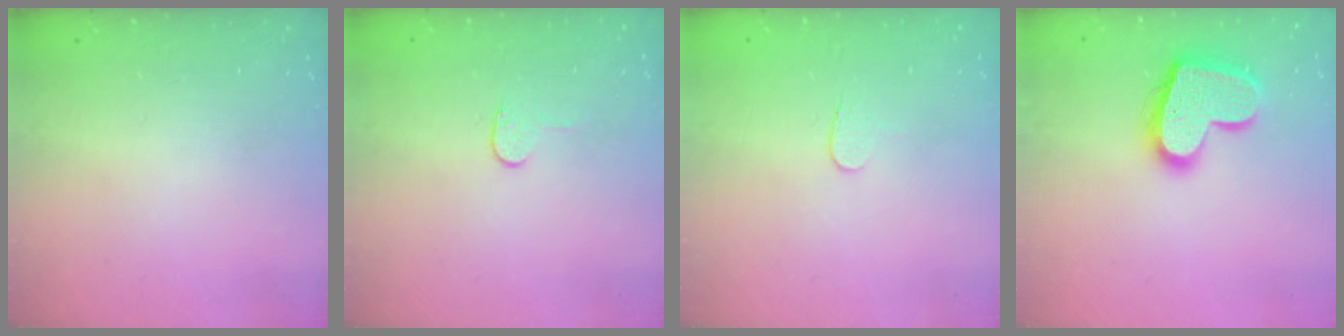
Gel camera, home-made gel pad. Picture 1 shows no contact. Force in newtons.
{"total": 3.8, "press": 3.8, "slide": 0.4}
{"total": 3.9, "press": 3.8, "slide": 0.4}
{"total": 17.4, "press": 17.3, "slide": 1.4}